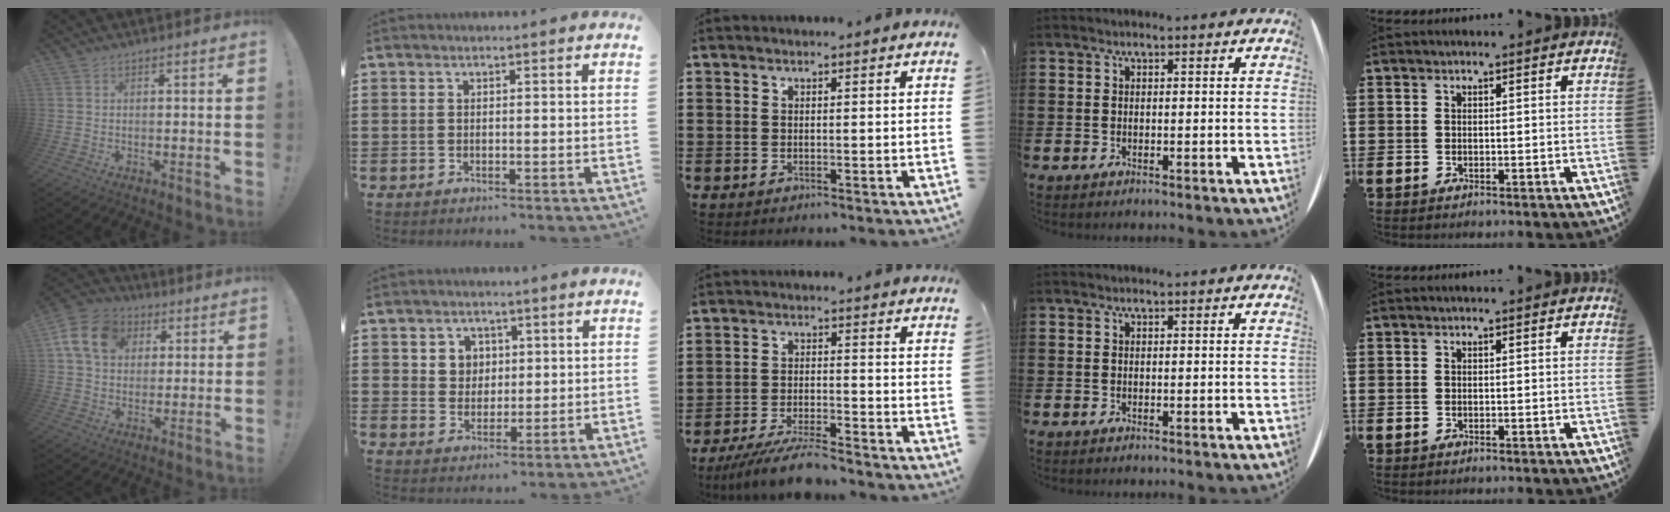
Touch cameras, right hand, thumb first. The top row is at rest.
{"thumb": {"total": 14.8, "force": [4.5, 11.6, 8.0], "torque": [-0.134, 0.000, 0.093]}, "index": {"total": 3.7, "force": [1.4, 3.4, 0.8], "torque": [-0.032, 0.012, 0.025]}, "middle": {"total": 6.2, "force": [-5.6, 0.3, 2.6], "torque": [-0.058, -0.012, -0.108]}}